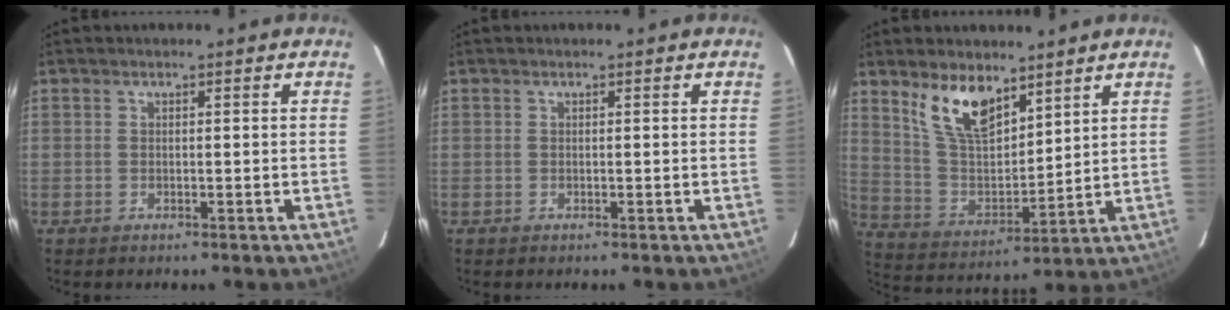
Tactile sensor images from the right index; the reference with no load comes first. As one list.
[{"total": 0.0}, {"total": 11.9, "force": [7.9, 5.2, 7.3], "torque": [-0.143, 0.003, 0.162]}]